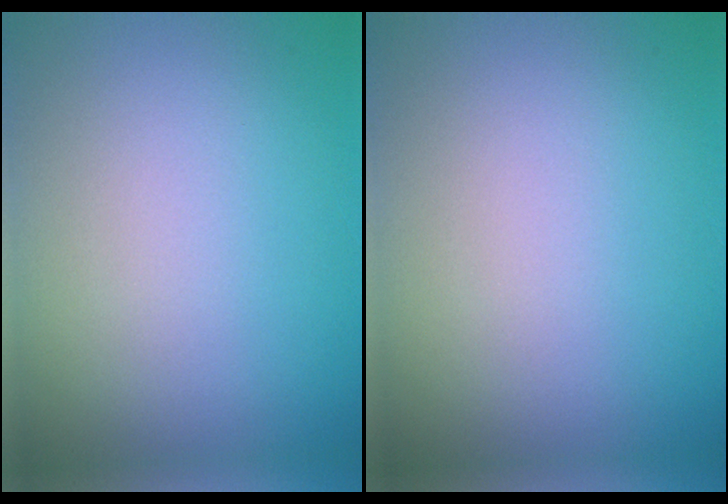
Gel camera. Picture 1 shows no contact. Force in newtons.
{"total": 0.0}